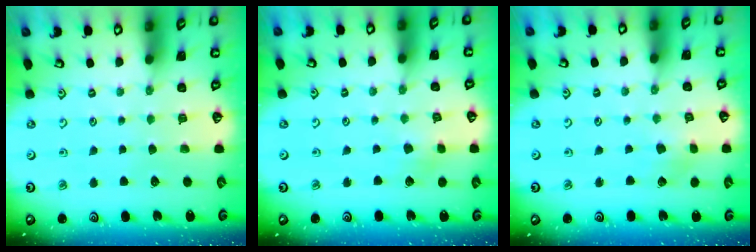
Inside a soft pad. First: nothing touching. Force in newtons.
{"total": 2.3, "press": 2.3, "slide": 0.4}
{"total": 2.3, "press": 2.3, "slide": 0.3}